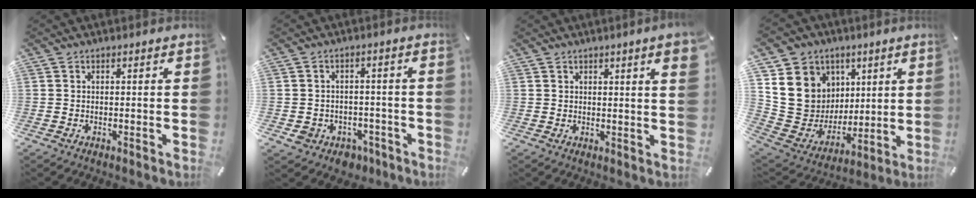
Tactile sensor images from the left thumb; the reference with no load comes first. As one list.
[{"total": 5.2, "force": [-1.9, 4.5, 1.7], "torque": [-0.029, 0.010, -0.034]}, {"total": 3.4, "force": [1.7, 0.3, 2.9], "torque": [-0.048, -0.003, 0.027]}, {"total": 16.5, "force": [5.0, 15.0, 4.6], "torque": [-0.068, -0.039, 0.120]}]